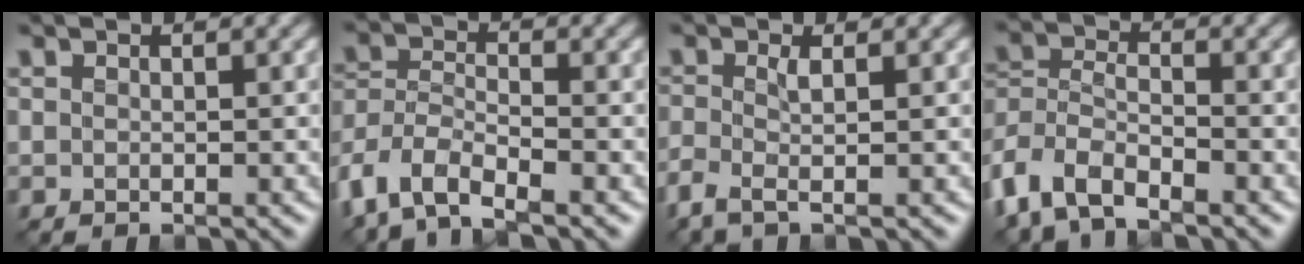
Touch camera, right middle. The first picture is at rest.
{"total": 6.1, "force": [-4.3, 2.6, 3.5], "torque": [-0.075, -0.006, -0.095]}
{"total": 2.2, "force": [-0.7, 0.5, 2.0], "torque": [-0.055, -0.005, -0.018]}
{"total": 6.0, "force": [-4.3, 2.7, 3.2], "torque": [-0.073, -0.004, -0.099]}